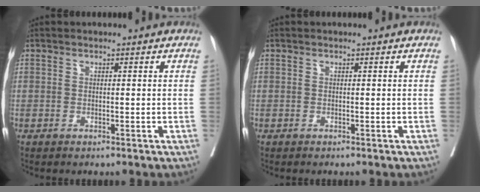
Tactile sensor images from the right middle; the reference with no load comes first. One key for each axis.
{"total": 0.0}